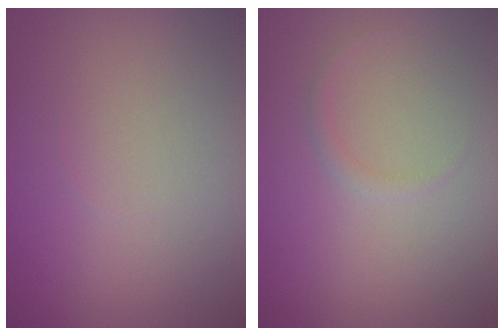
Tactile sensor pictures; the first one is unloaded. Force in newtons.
{"total": 0.8, "press": 0.8, "slide": 0.2}